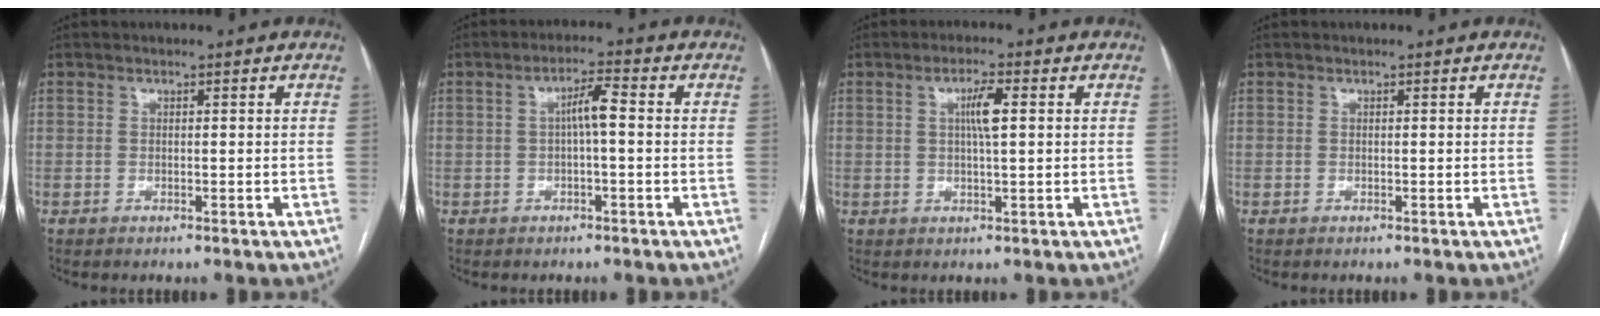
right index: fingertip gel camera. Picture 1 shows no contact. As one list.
[{"total": 3.8, "force": [0.1, 0.4, 3.8], "torque": [-0.065, 0.011, 0.002]}, {"total": 3.9, "force": [0.9, 0.3, 3.8], "torque": [-0.068, 0.003, 0.015]}, {"total": 0.0}]